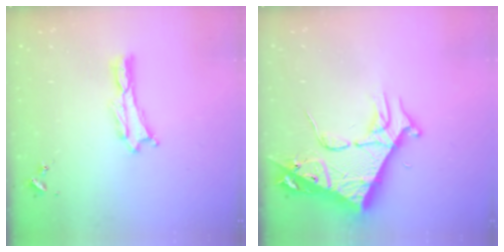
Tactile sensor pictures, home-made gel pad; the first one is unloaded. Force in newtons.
{"total": 10.3, "press": 10.2, "slide": 1.3}